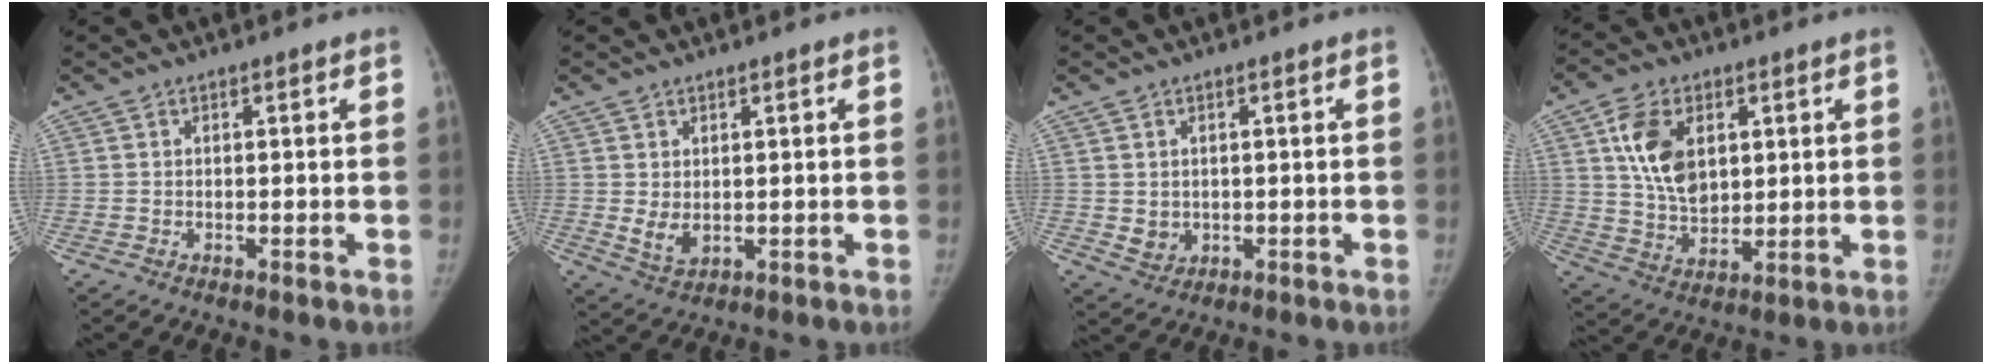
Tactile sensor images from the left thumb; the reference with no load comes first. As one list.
[{"total": 4.0, "force": [0.2, 2.8, 2.9], "torque": [-0.046, -0.006, 0.014]}, {"total": 3.5, "force": [0.0, 3.1, 1.6], "torque": [-0.014, 0.001, 0.012]}, {"total": 12.2, "force": [3.6, 8.2, 8.4], "torque": [-0.123, -0.017, 0.071]}]